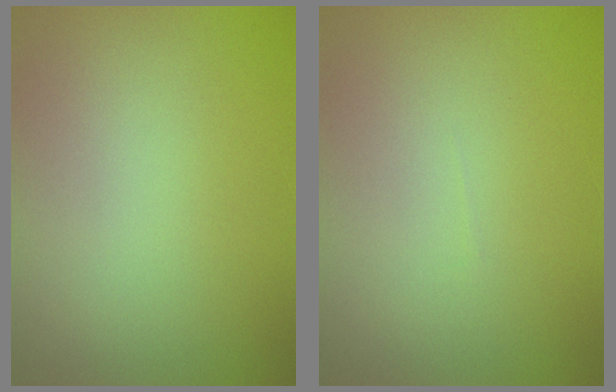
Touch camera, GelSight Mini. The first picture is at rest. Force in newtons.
{"total": 0.0}